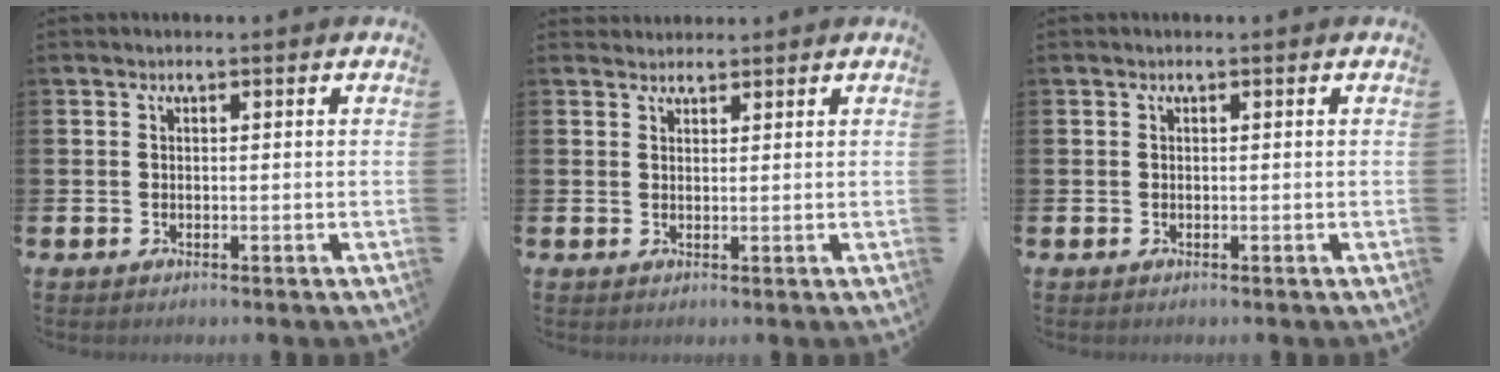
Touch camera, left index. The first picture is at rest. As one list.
[{"total": 1.9, "force": [1.8, 0.5, -0.2], "torque": [0.008, -0.006, 0.032]}, {"total": 0.0}]